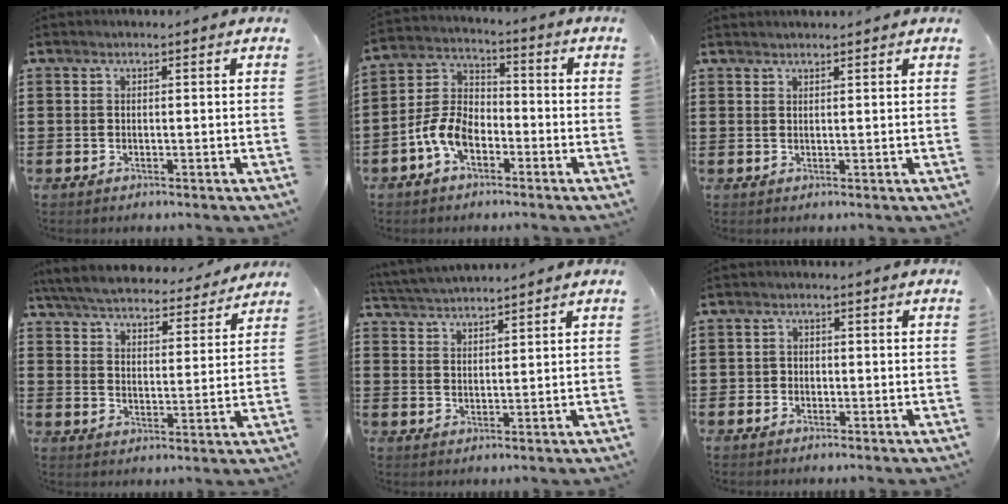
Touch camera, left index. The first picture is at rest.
{"total": 7.1, "force": [-3.7, 4.1, 4.5], "torque": [-0.127, 0.001, -0.082]}
{"total": 0.9, "force": [0.9, 0.0, 0.1], "torque": [-0.003, -0.001, 0.018]}
{"total": 6.1, "force": [6.0, 0.4, 1.2], "torque": [-0.053, -0.039, 0.104]}
{"total": 3.3, "force": [3.3, 0.0, 0.3], "torque": [-0.017, -0.009, 0.060]}
{"total": 1.3, "force": [-0.6, 1.2, 0.2], "torque": [-0.007, 0.002, -0.015]}